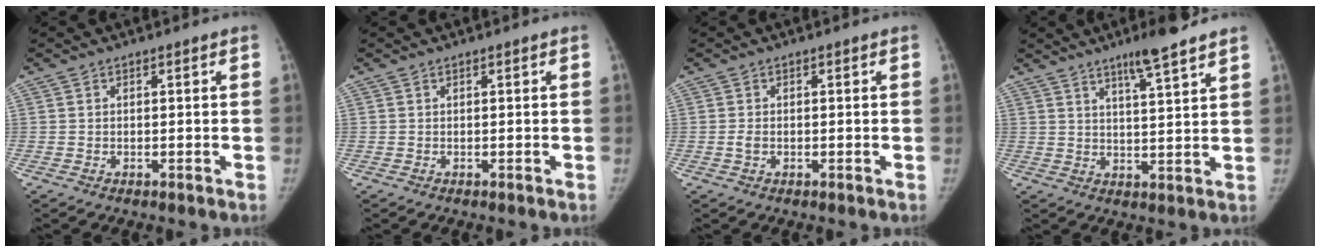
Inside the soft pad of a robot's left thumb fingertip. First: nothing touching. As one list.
[{"total": 0.0}, {"total": 1.4, "force": [-0.3, 1.0, 0.9], "torque": [-0.015, 0.002, -0.006]}, {"total": 8.0, "force": [5.8, 0.5, 5.5], "torque": [-0.085, -0.033, 0.091]}]